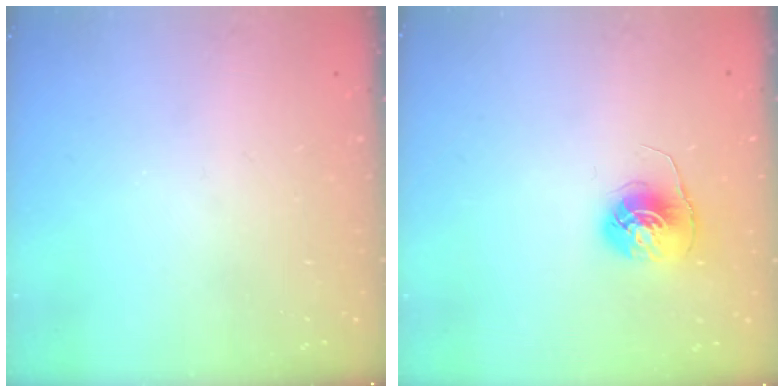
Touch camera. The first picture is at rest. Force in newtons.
{"total": 6.1, "press": 6.1, "slide": 0.4}